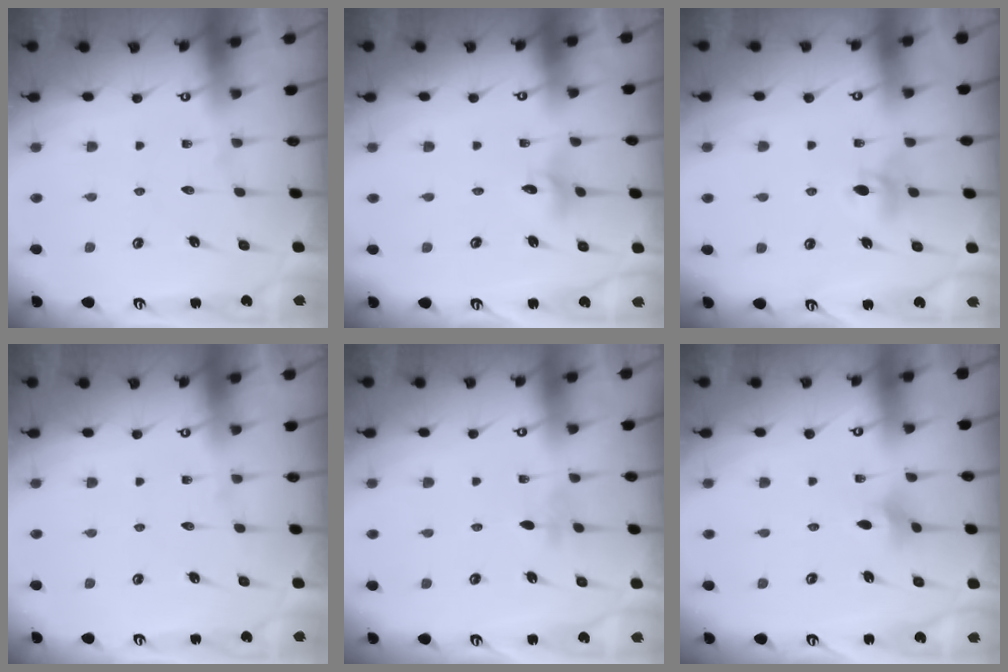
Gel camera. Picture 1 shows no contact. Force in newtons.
{"total": 3.1, "press": 3.1, "slide": 0.3}
{"total": 5.6, "press": 5.5, "slide": 0.7}
{"total": 0.0}
{"total": 3.0, "press": 2.9, "slide": 0.6}
{"total": 2.9, "press": 2.8, "slide": 0.6}